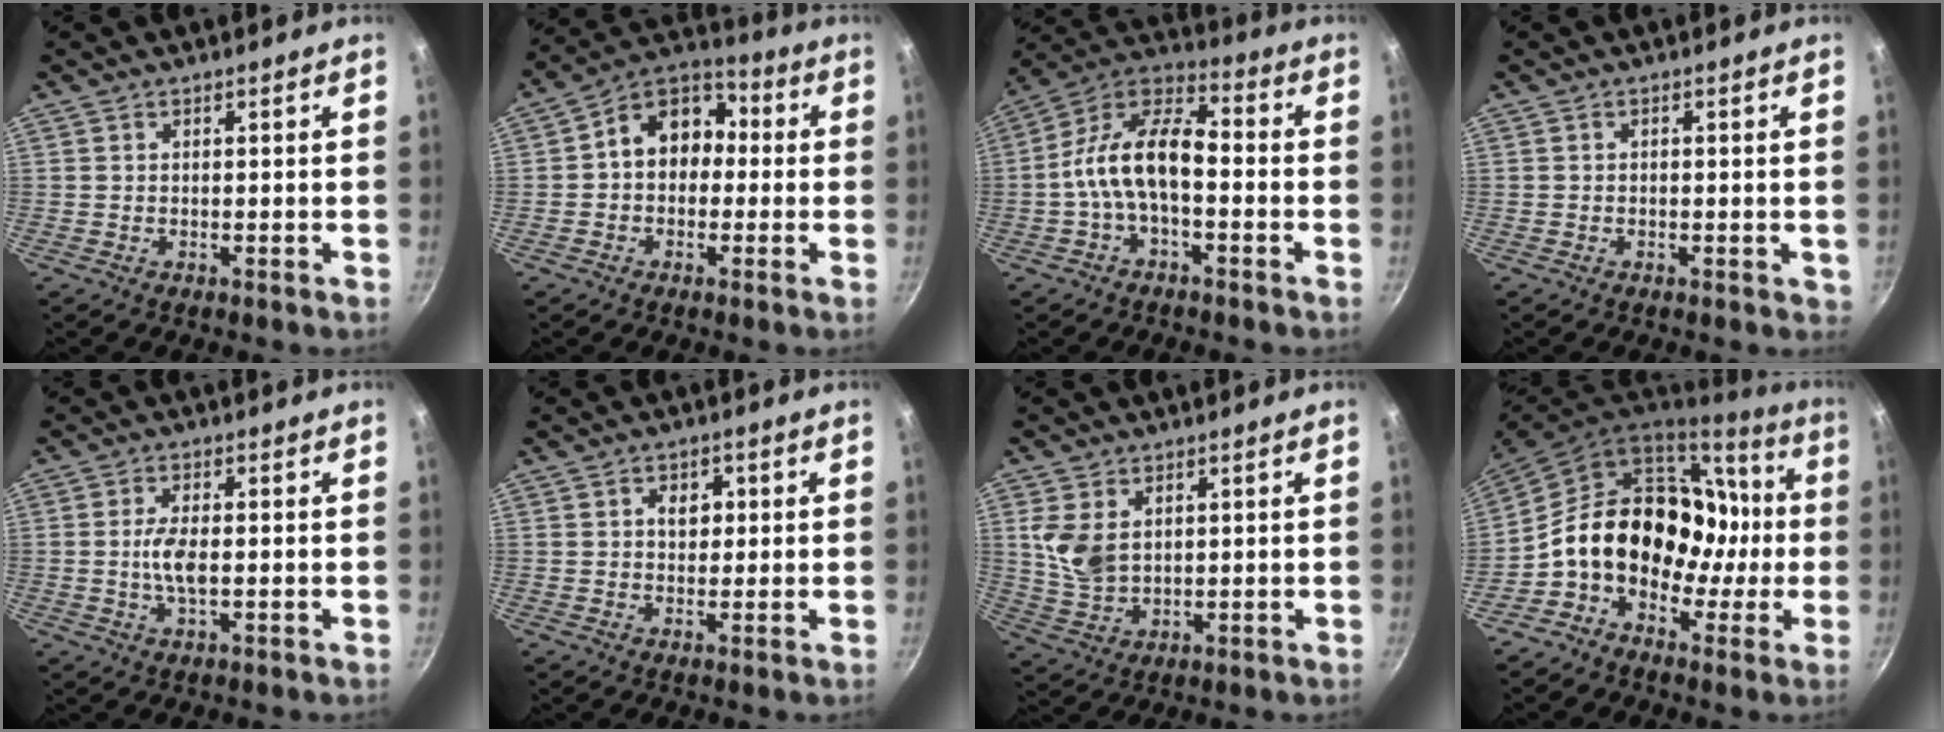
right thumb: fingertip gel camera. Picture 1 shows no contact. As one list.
[{"total": 11.3, "force": [0.3, 8.8, 7.1], "torque": [-0.068, 0.037, -0.019]}, {"total": 12.8, "force": [-2.4, 6.6, 10.6], "torque": [-0.182, 0.050, -0.063]}, {"total": 1.1, "force": [-0.2, 0.8, 0.8], "torque": [-0.006, 0.001, -0.003]}, {"total": 4.8, "force": [-0.3, 1.9, 4.4], "torque": [-0.093, 0.000, -0.009]}, {"total": 3.6, "force": [0.8, 2.8, 2.1], "torque": [-0.011, 0.000, 0.010]}, {"total": 7.8, "force": [2.2, 5.3, 5.3], "torque": [-0.099, -0.019, 0.053]}, {"total": 21.6, "force": [-2.1, 16.8, 13.4], "torque": [-0.177, 0.066, -0.036]}]